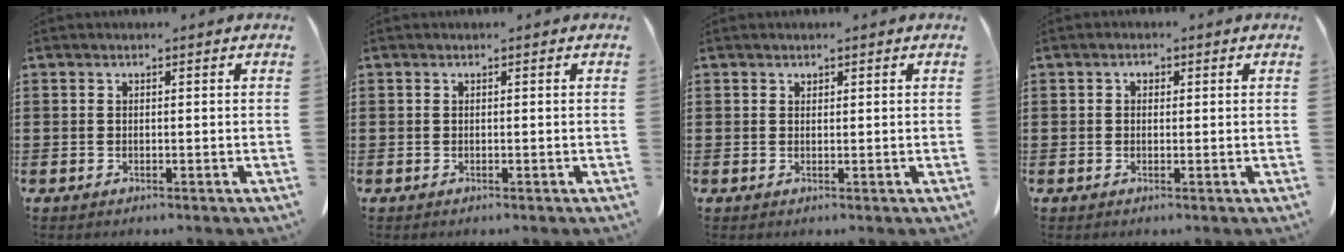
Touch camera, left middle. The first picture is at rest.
{"total": 0.0}
{"total": 0.7, "force": [0.7, 0.2, 0.0], "torque": [-0.003, -0.002, 0.015]}
{"total": 0.9, "force": [0.3, 0.7, 0.6], "torque": [-0.014, 0.005, 0.005]}